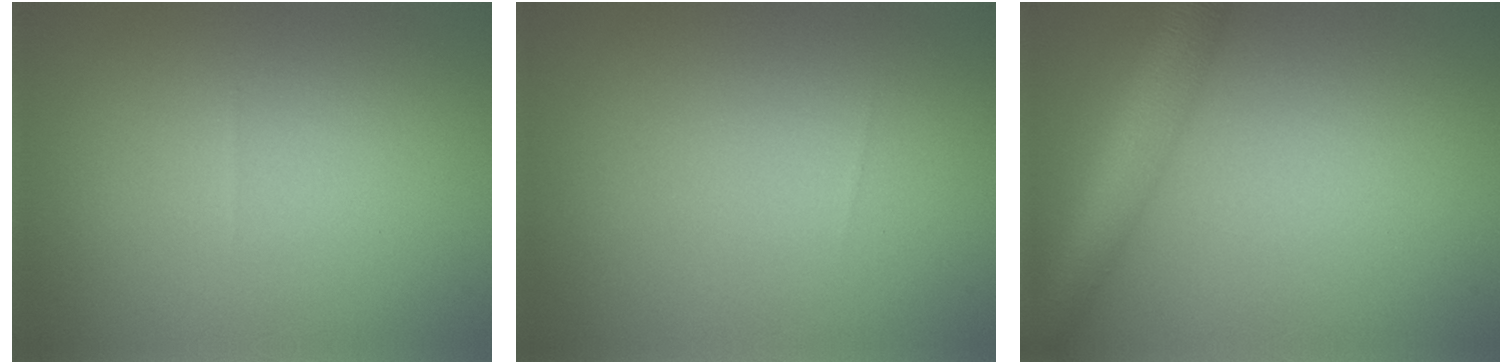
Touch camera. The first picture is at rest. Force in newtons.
{"total": 0.0}
{"total": 5.8, "press": 5.8, "slide": 0.2}